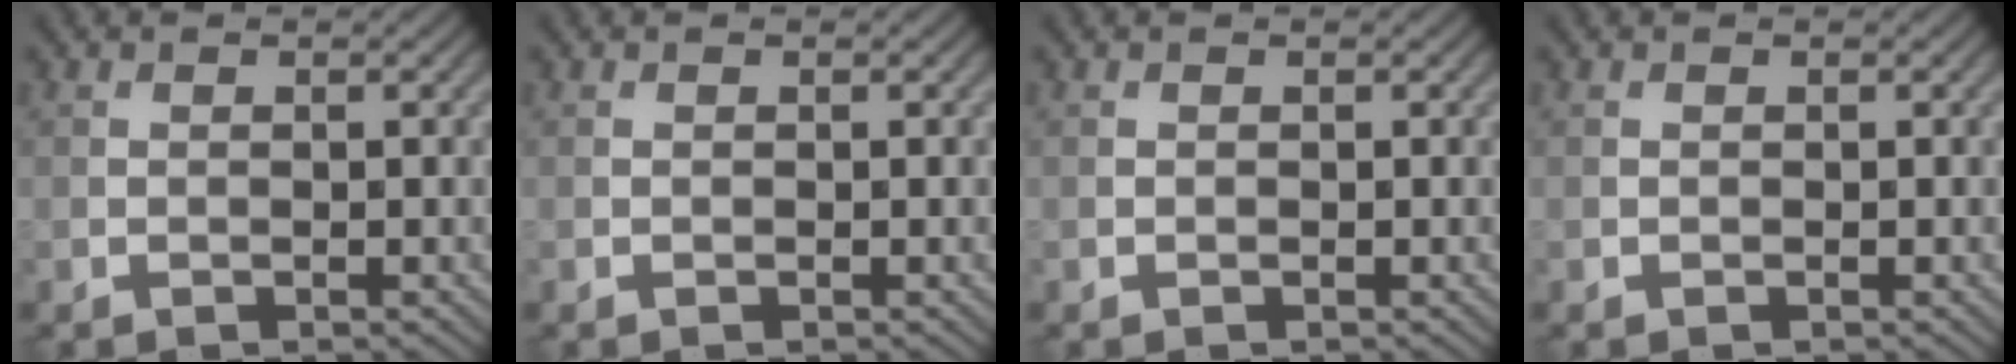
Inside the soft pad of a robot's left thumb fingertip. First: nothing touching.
{"total": 0.0}
{"total": 0.0}
{"total": 0.0}